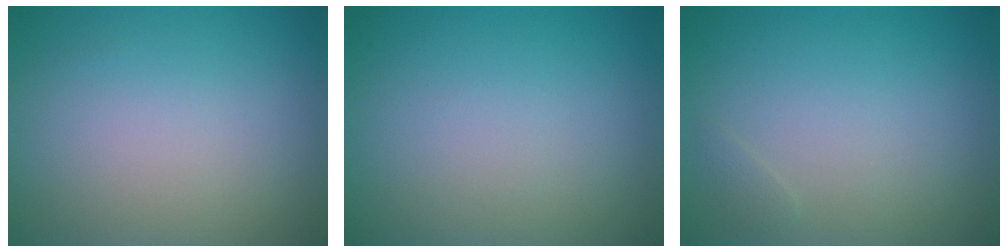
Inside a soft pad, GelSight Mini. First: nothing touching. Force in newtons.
{"total": 0.0}
{"total": 0.5, "press": 0.5, "slide": 0.0}